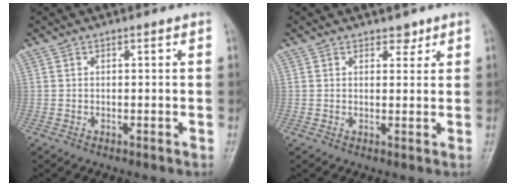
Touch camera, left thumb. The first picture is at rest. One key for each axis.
{"total": 2.1, "fx": 1.6, "fy": 1.2, "fz": 0.7, "tx": 0.009, "ty": -0.009, "tz": 0.019}